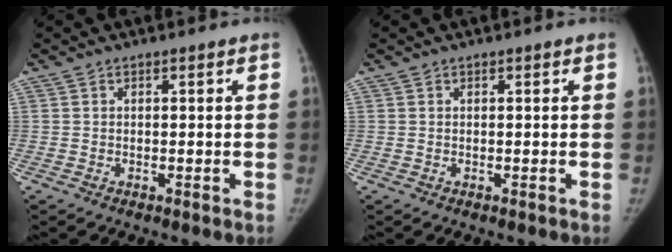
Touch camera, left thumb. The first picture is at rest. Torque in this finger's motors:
{"motor_torque": [0.04, 0.01, 0.45, -0.22, 0.02]}